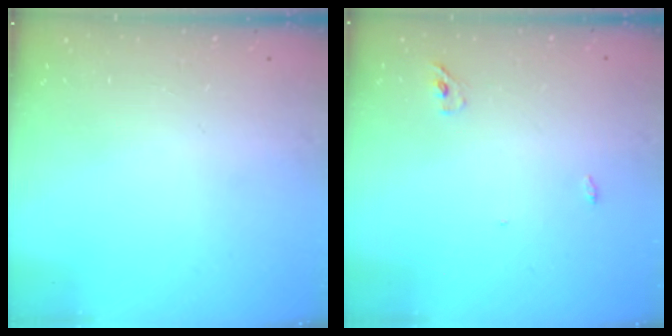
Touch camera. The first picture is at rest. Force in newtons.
{"total": 6.0, "press": 2.8, "slide": 5.3}